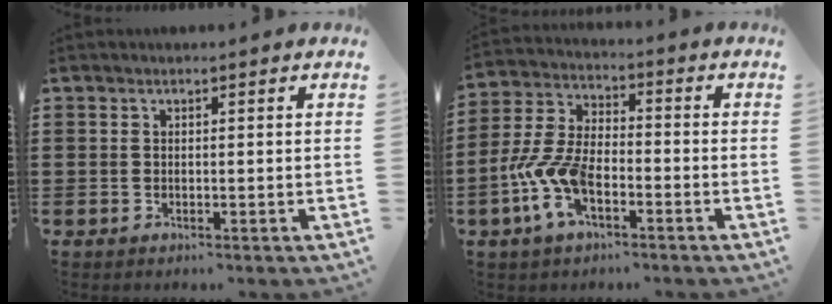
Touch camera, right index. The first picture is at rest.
{"total": 8.9, "force": [-3.7, 4.2, 7.0], "torque": [-0.188, -0.013, -0.076]}